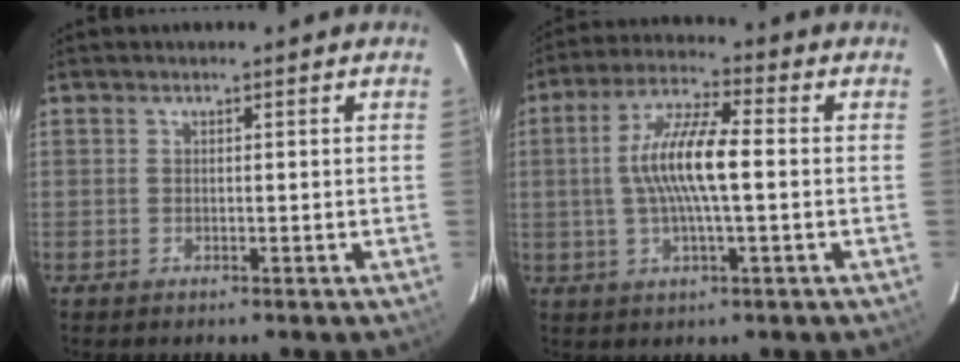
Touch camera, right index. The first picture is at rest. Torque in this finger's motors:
{"motor_torque": [1.28, 0.03, 0.89, 0.21]}